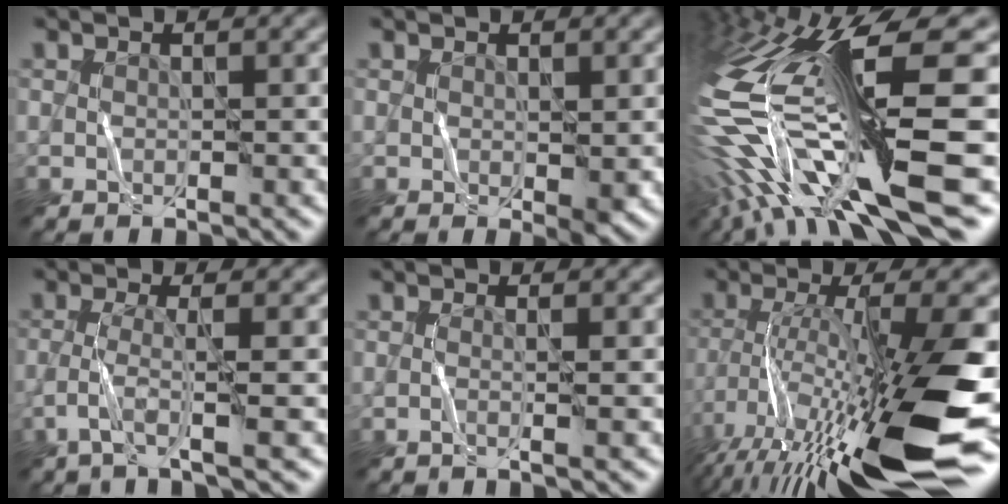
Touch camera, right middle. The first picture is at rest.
{"total": 0.9, "force": [0.0, -0.2, 0.9], "torque": [-0.016, 0.001, 0.007]}
{"total": 15.4, "force": [-2.1, 3.0, 15.0], "torque": [-0.290, 0.004, -0.012]}
{"total": 2.7, "force": [-1.4, 0.0, 2.4], "torque": [-0.051, 0.004, -0.026]}
{"total": 1.2, "force": [-0.3, 0.3, 1.1], "torque": [-0.011, 0.004, -0.018]}
{"total": 15.2, "force": [-7.3, 2.5, 13.1], "torque": [-0.244, -0.004, -0.111]}